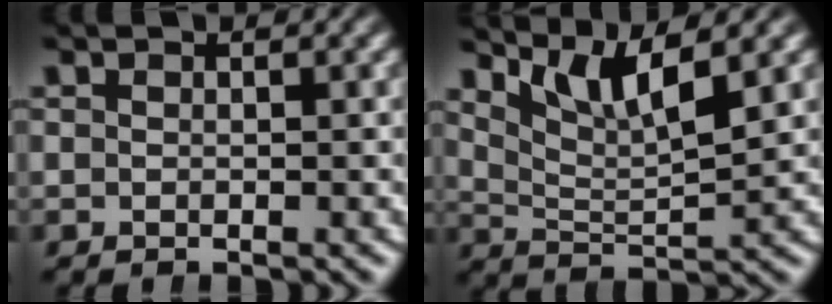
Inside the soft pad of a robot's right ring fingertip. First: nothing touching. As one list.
[{"total": 5.1, "force": [3.2, 1.8, 3.5], "torque": [-0.071, -0.011, 0.062]}]